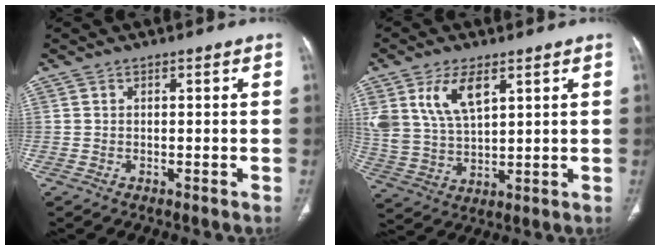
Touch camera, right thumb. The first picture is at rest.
{"total": 10.4, "force": [5.0, 5.2, 7.5], "torque": [-0.143, -0.018, 0.108]}